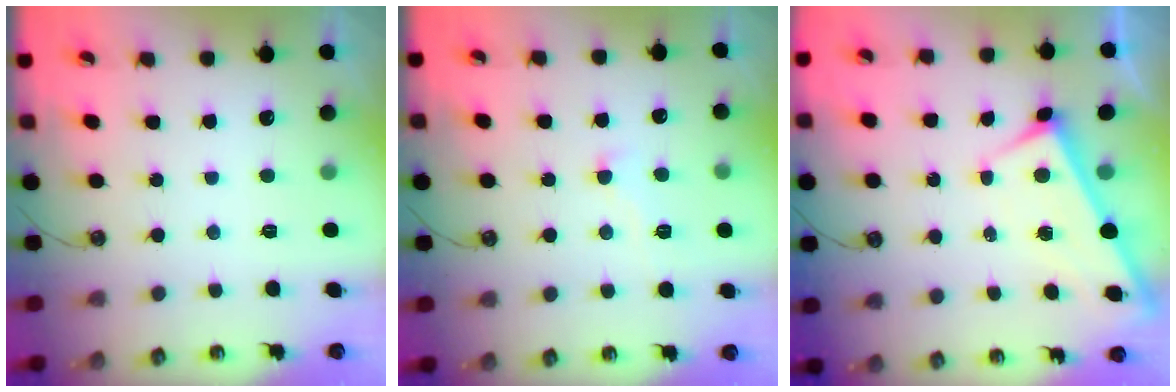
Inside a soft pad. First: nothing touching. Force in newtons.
{"total": 1.7, "press": 1.4, "slide": 0.8}
{"total": 2.7, "press": 2.7, "slide": 0.3}